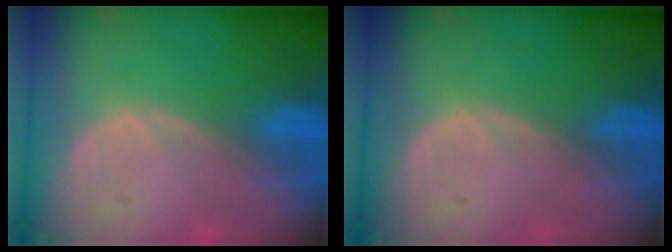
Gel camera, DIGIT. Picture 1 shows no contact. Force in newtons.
{"total": 0.0}